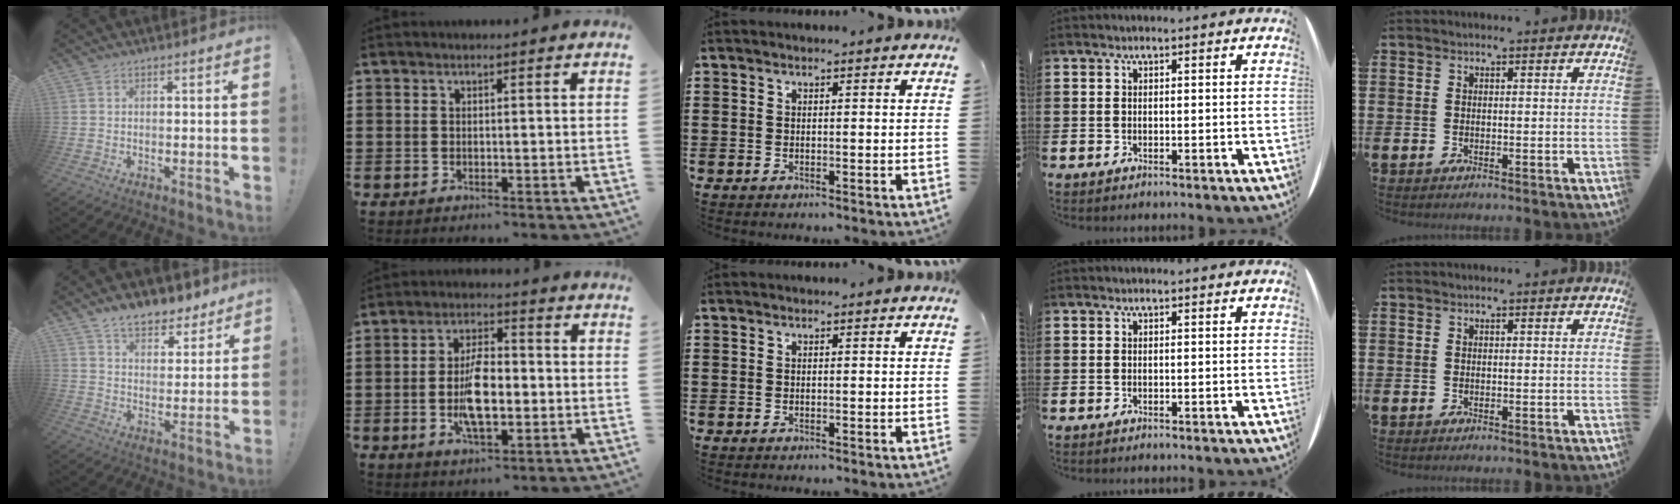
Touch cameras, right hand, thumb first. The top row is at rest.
{"thumb": {"total": 9.3, "force": [7.5, 4.4, 3.2], "torque": [-0.048, -0.049, 0.141]}, "index": {"total": 8.1, "force": [-1.4, 3.7, 7.1], "torque": [-0.134, 0.001, -0.028]}}